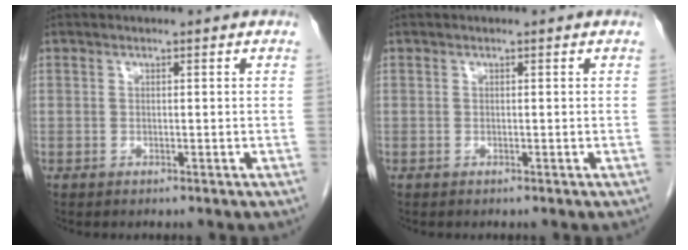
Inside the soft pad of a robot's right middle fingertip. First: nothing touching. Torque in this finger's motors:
{"motor_torque": [-0.10, 0.09, -0.02, -0.01]}